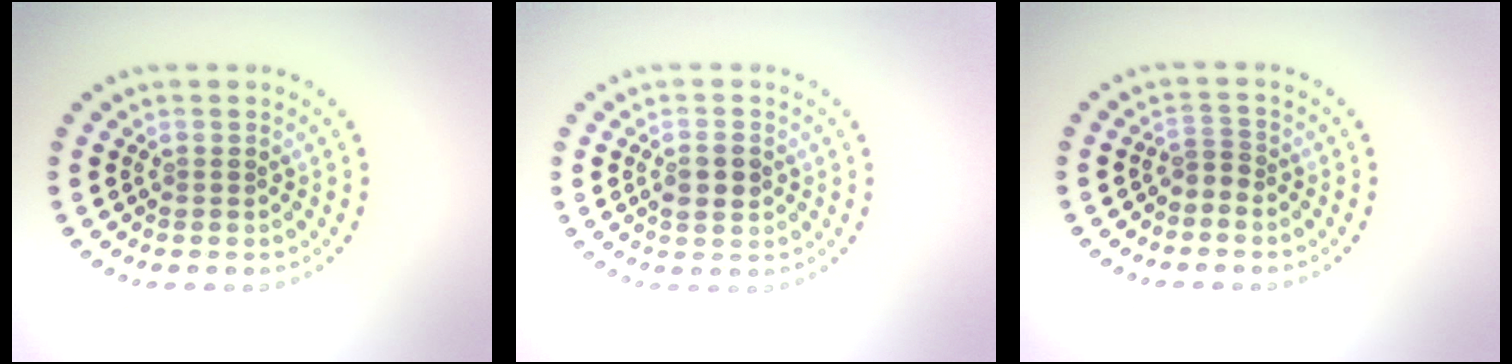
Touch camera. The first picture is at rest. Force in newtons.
{"total": 2.2, "press": 2.2, "slide": 0.1}
{"total": 1.4, "press": 0.9, "slide": 1.0}